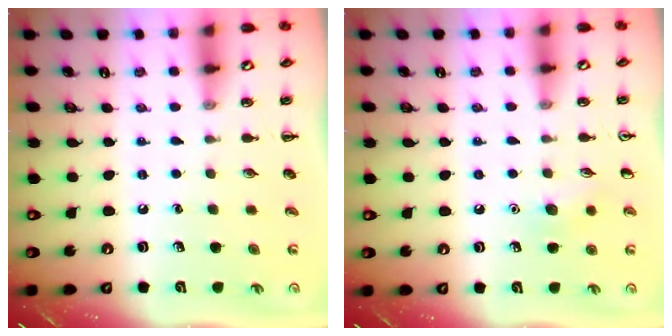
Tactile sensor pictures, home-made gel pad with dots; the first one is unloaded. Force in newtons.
{"total": 6.2, "press": 5.9, "slide": 1.8}